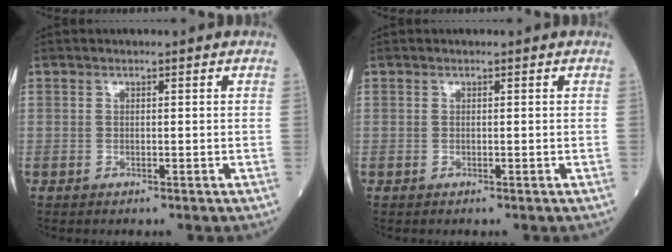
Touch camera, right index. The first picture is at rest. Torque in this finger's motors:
{"motor_torque": [0.00, 0.00, 0.00, -0.01]}